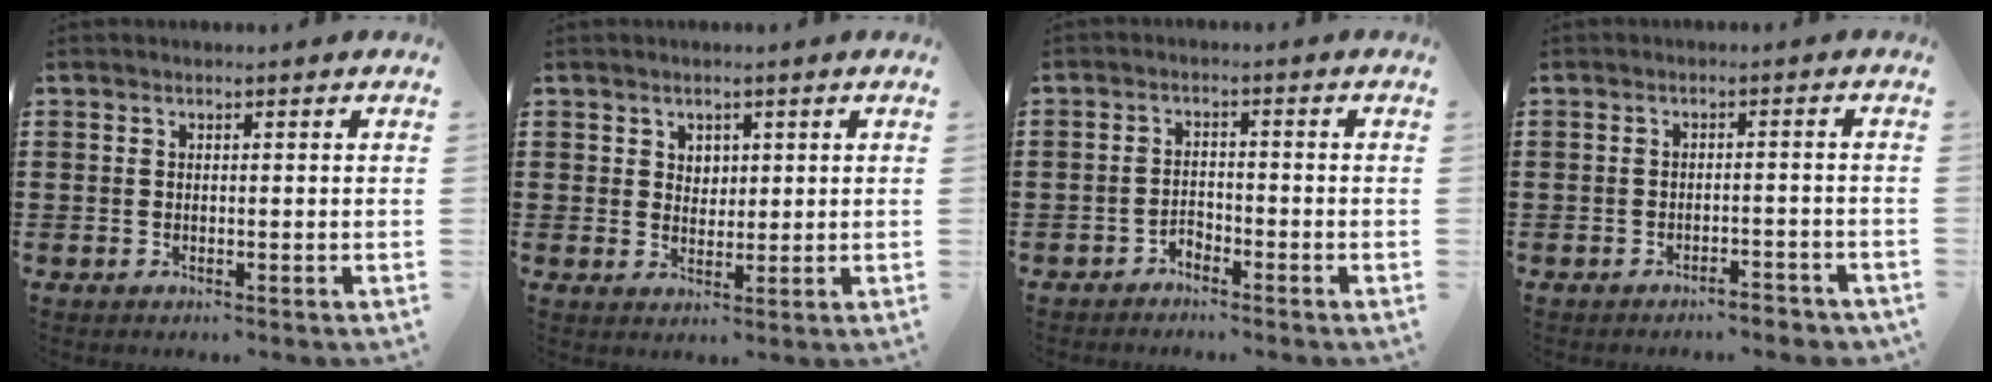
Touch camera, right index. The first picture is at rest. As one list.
[{"total": 2.1, "force": [1.2, 1.7, 0.5], "torque": [-0.016, 0.007, 0.022]}, {"total": 2.0, "force": [-1.9, 0.5, 0.0], "torque": [-0.009, 0.004, -0.042]}, {"total": 2.5, "force": [-2.4, 0.1, 0.5], "torque": [-0.013, 0.000, -0.049]}]